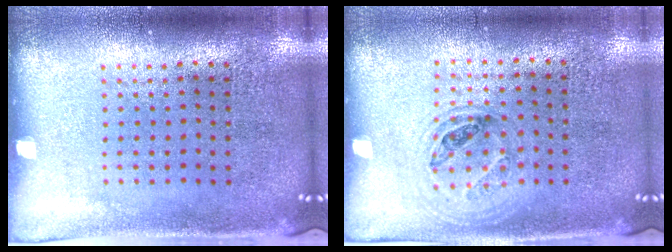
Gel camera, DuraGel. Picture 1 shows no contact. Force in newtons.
{"total": 1.0, "press": 0.9, "slide": 0.3}